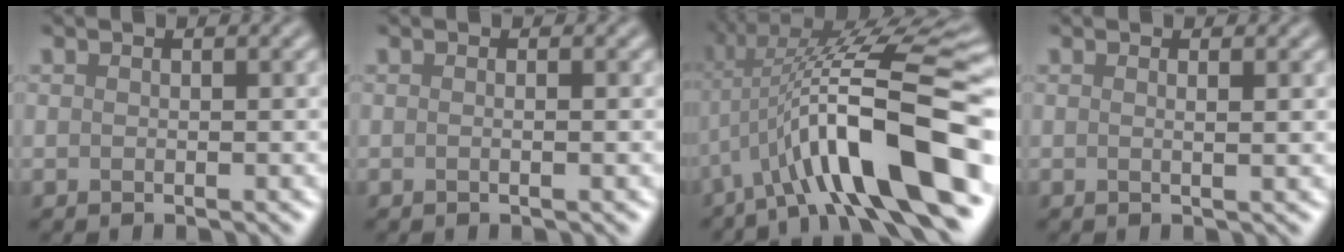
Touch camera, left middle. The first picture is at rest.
{"total": 1.3, "force": [0.2, 0.7, 1.1], "torque": [0.002, -0.010, -0.014]}
{"total": 13.5, "force": [-2.8, 3.6, 12.8], "torque": [-0.211, 0.026, -0.046]}
{"total": 1.5, "force": [0.3, 0.5, 1.3], "torque": [-0.016, 0.005, -0.008]}